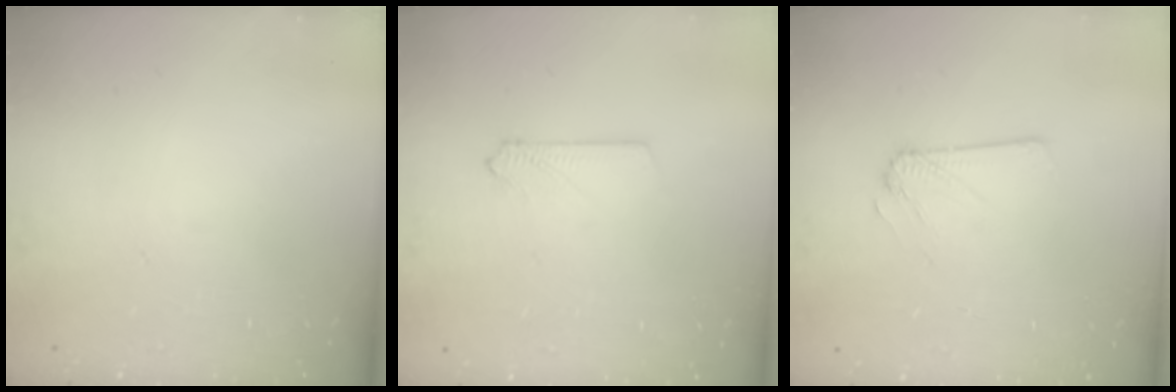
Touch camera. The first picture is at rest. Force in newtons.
{"total": 2.6, "press": 2.6, "slide": 0.3}
{"total": 2.1, "press": 2.1, "slide": 0.1}